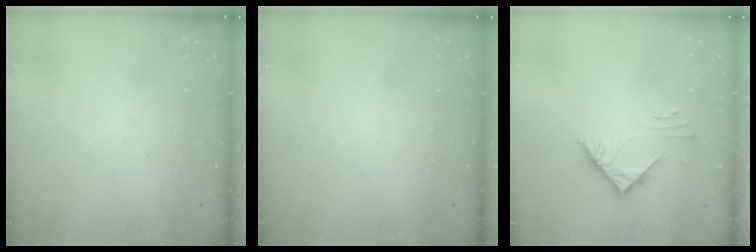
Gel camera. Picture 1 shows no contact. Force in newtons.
{"total": 0.0}
{"total": 5.2, "press": 5.2, "slide": 0.5}